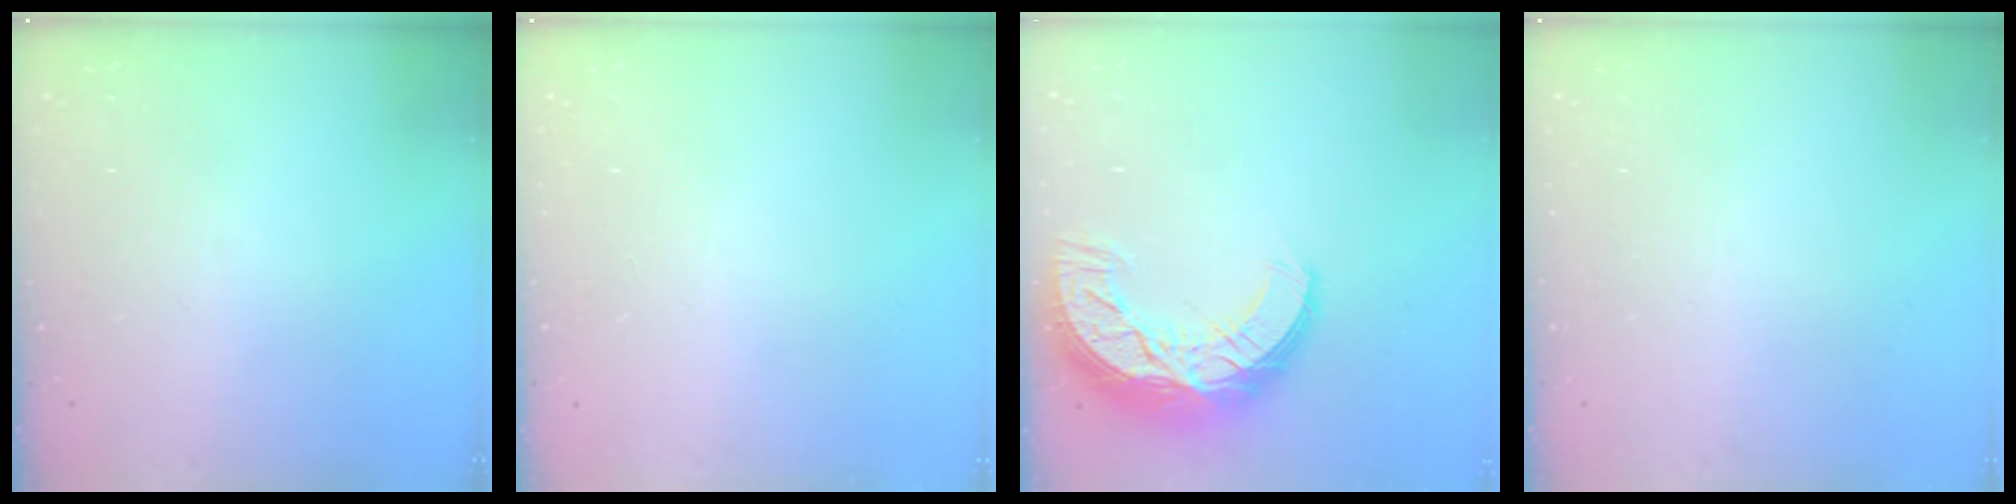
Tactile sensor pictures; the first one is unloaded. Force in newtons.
{"total": 0.0}
{"total": 16.4, "press": 16.4, "slide": 0.9}
{"total": 0.0}